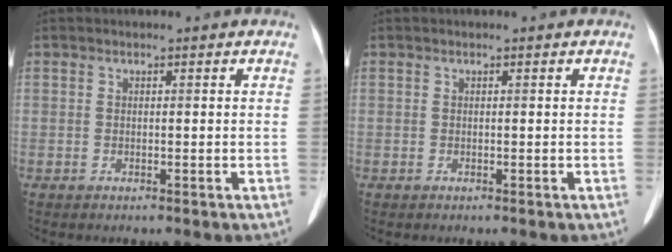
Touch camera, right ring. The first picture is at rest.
{"total": 0.0}